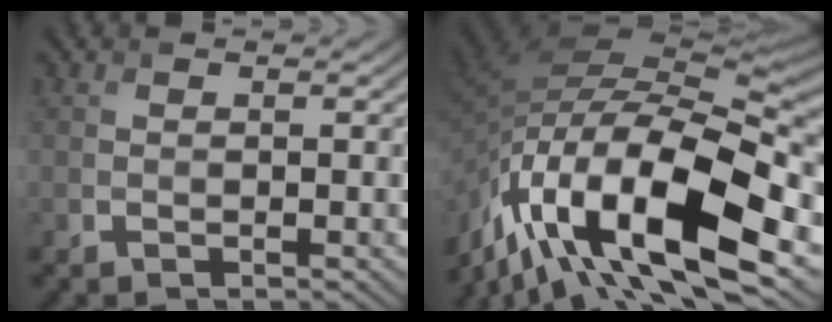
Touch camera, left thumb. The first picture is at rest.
{"total": 18.7, "force": [-8.5, 7.7, 14.8], "torque": [-0.304, -0.005, -0.155]}